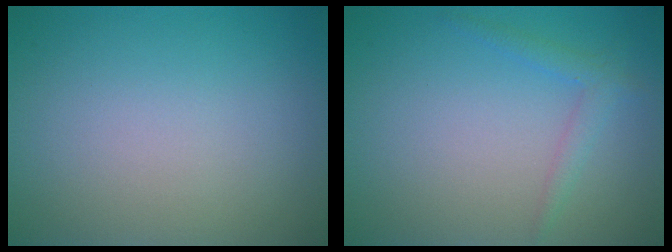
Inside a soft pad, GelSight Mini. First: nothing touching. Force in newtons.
{"total": 1.6, "press": 1.6, "slide": 0.1}